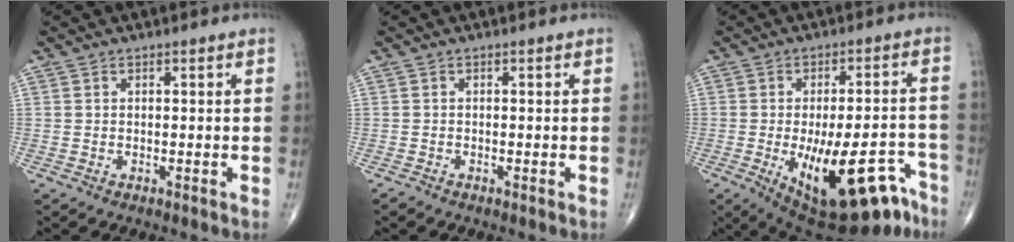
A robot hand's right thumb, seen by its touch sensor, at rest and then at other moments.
{"total": 0.6, "force": [-0.5, 0.0, 0.2], "torque": [-0.007, -0.003, -0.013]}
{"total": 21.1, "force": [-10.6, 8.5, 16.2], "torque": [-0.186, 0.043, -0.138]}